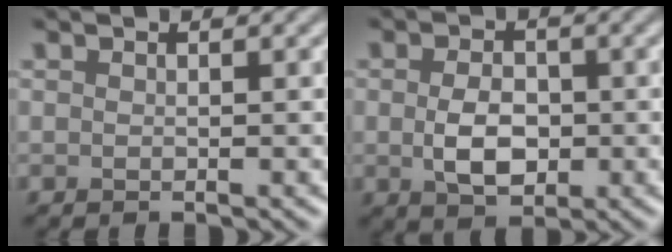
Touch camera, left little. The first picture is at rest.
{"total": 4.0, "force": [-0.4, 2.6, 2.9], "torque": [-0.056, -0.003, -0.009]}